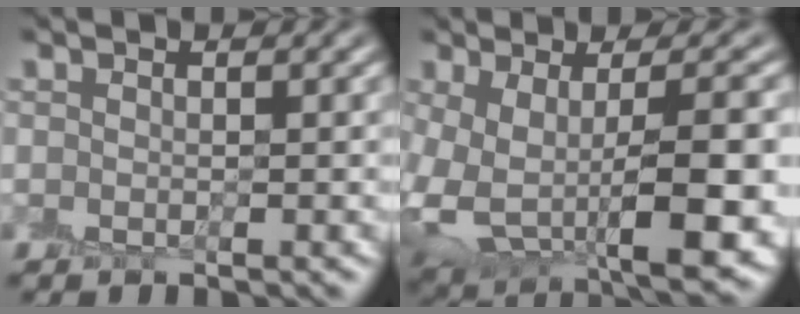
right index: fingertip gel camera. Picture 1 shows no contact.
{"total": 11.2, "force": [-1.4, 5.2, 9.8], "torque": [-0.183, -0.034, 0.000]}